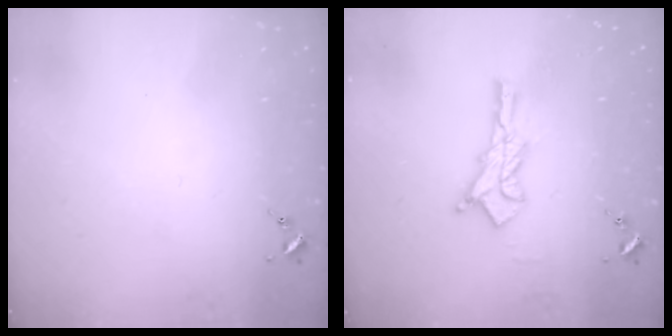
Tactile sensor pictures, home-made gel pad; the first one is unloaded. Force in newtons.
{"total": 12.1, "press": 12.1, "slide": 0.9}